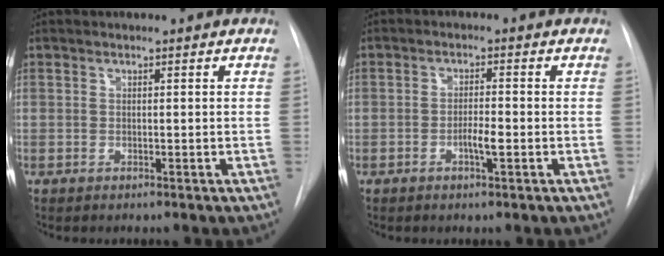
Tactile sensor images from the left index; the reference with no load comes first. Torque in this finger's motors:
{"motor_torque": [0.49, 0.19, 0.08, 0.02]}